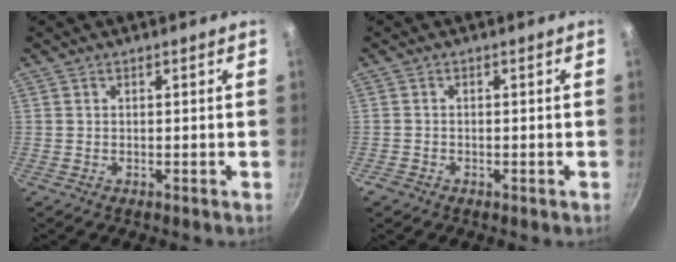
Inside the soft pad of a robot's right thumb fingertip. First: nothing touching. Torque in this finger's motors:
{"motor_torque": [0.49, -0.29, -0.27, -0.01, 0.11]}